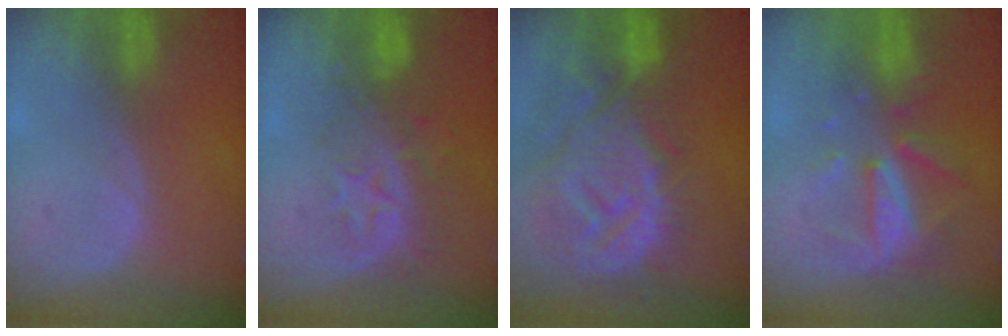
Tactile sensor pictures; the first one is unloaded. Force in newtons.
{"total": 8.2, "press": 7.3, "slide": 3.8}
{"total": 14.2, "press": 12.3, "slide": 7.1}
{"total": 8.0, "press": 7.3, "slide": 3.3}